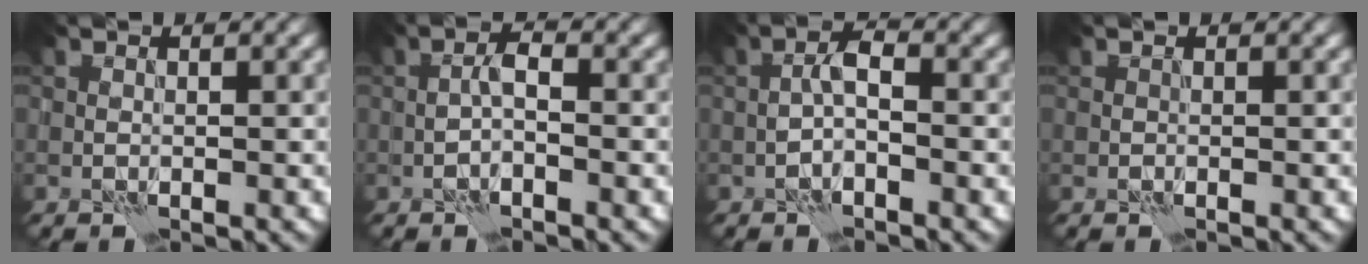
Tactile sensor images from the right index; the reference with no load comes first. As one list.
[{"total": 1.8, "force": [-0.7, 0.5, 1.5], "torque": [-0.026, 0.010, -0.017]}, {"total": 2.3, "force": [-0.7, 0.8, 2.0], "torque": [-0.034, 0.012, -0.020]}, {"total": 0.0}]